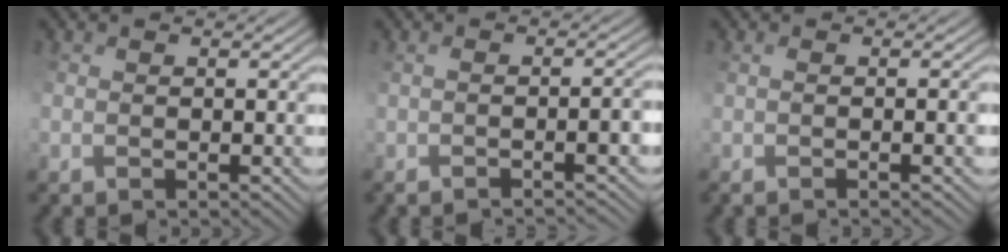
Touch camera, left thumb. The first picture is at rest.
{"total": 3.7, "force": [-2.7, 0.2, 2.5], "torque": [-0.015, 0.008, -0.017]}
{"total": 2.3, "force": [-1.0, 0.0, 2.0], "torque": [-0.020, 0.002, 0.005]}